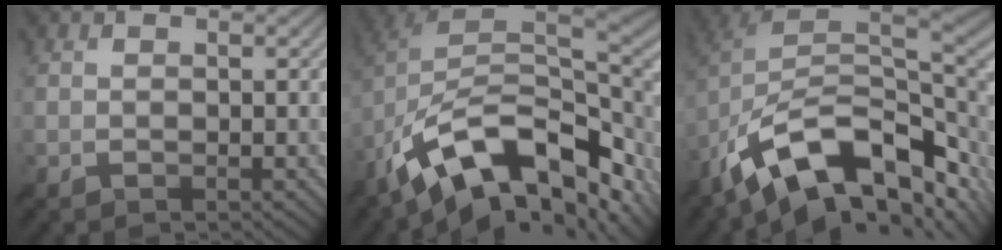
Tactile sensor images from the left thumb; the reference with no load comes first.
{"total": 16.1, "force": [-5.6, 8.3, 12.6], "torque": [-0.234, -0.005, -0.097]}
{"total": 15.6, "force": [-4.9, 8.6, 12.1], "torque": [-0.228, -0.009, -0.078]}